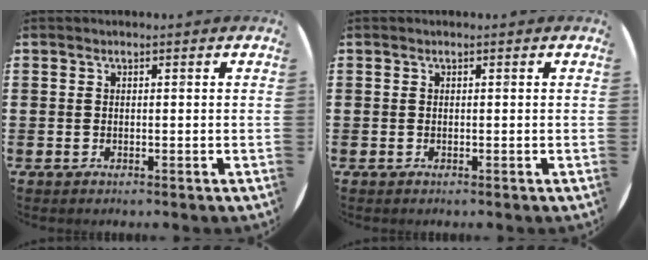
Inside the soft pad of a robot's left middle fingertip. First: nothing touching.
{"total": 0.0}